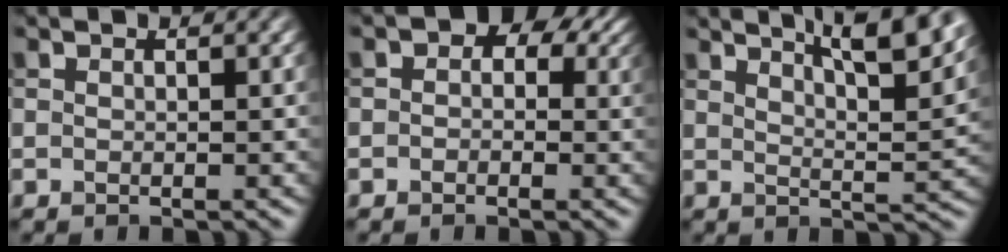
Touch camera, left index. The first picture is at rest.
{"total": 5.1, "force": [1.7, 3.7, 3.1], "torque": [-0.009, 0.012, -0.016]}
{"total": 9.7, "force": [6.7, 2.6, 6.5], "torque": [-0.052, 0.025, 0.059]}